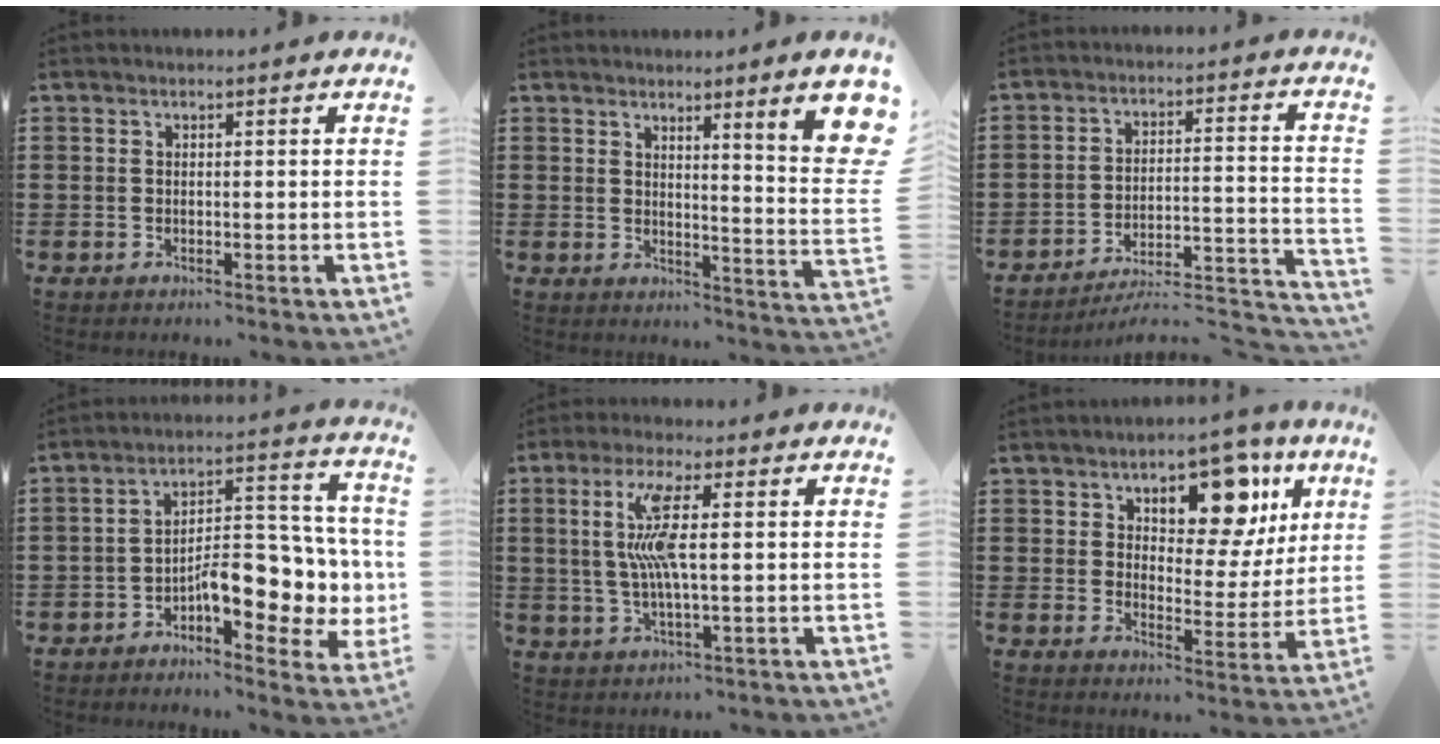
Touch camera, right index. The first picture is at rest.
{"total": 6.7, "force": [3.6, 0.1, 5.7], "torque": [-0.093, -0.029, 0.055]}
{"total": 4.9, "force": [-4.5, 0.4, 1.8], "torque": [-0.032, -0.011, -0.094]}
{"total": 8.9, "force": [-2.0, 4.7, 7.3], "torque": [-0.097, -0.009, -0.036]}
{"total": 8.1, "force": [1.2, 1.1, 7.9], "torque": [-0.178, -0.012, 0.007]}
{"total": 10.3, "force": [6.6, 5.0, 6.3], "torque": [-0.100, -0.028, 0.109]}